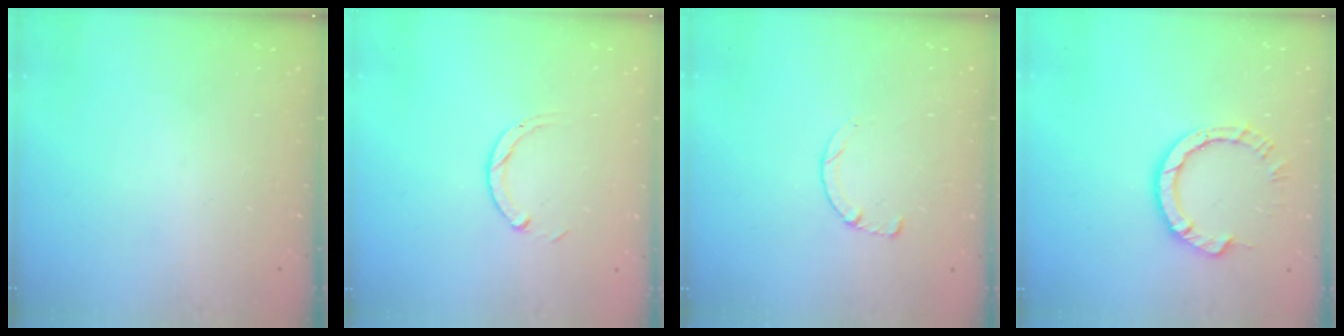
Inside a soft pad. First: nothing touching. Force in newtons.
{"total": 3.0, "press": 2.9, "slide": 0.4}
{"total": 2.5, "press": 2.5, "slide": 0.3}
{"total": 8.3, "press": 8.3, "slide": 0.9}